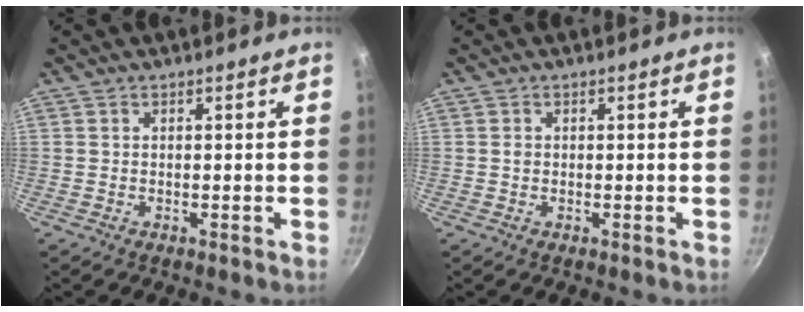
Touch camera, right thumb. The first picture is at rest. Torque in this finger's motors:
{"motor_torque": [-0.24, 0.28, 0.28, 0.11, -0.05]}